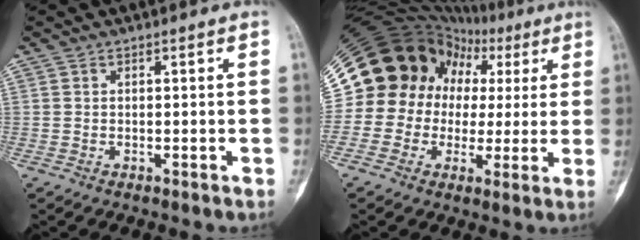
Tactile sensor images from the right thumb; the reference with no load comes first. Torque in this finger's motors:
{"motor_torque": [-0.77, 2.04, 1.20, 0.52, 0.21]}